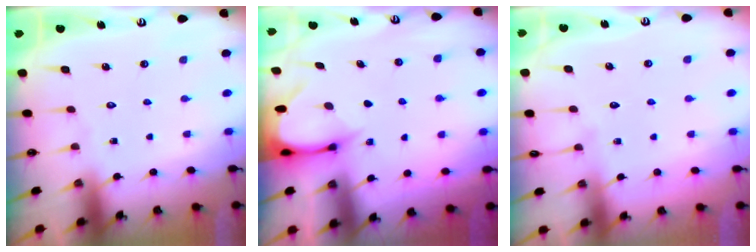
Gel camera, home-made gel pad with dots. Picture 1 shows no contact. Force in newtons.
{"total": 3.3, "press": 3.3, "slide": 0.3}
{"total": 2.9, "press": 2.9, "slide": 0.4}